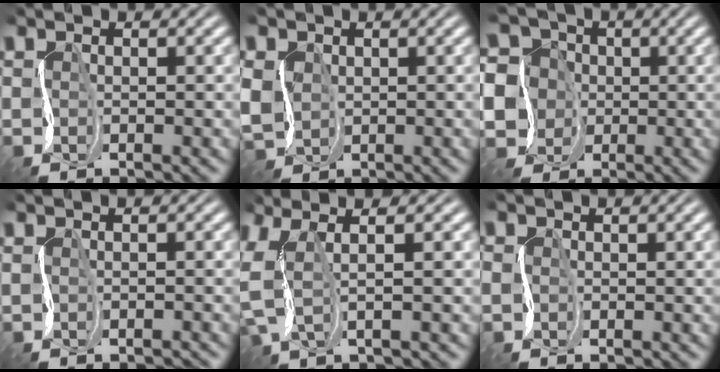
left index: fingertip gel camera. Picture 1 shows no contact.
{"total": 3.3, "force": [0.2, 3.0, 1.4], "torque": [-0.048, -0.002, -0.002]}
{"total": 11.8, "force": [0.0, 11.1, 4.0], "torque": [-0.106, 0.026, -0.036]}
{"total": 0.5, "force": [-0.3, 0.2, 0.4], "torque": [-0.008, -0.009, -0.011]}
{"total": 4.3, "force": [0.8, 1.4, 4.0], "torque": [-0.105, 0.005, 0.009]}
{"total": 0.7, "force": [-0.2, 0.6, 0.3], "torque": [-0.004, -0.001, -0.009]}